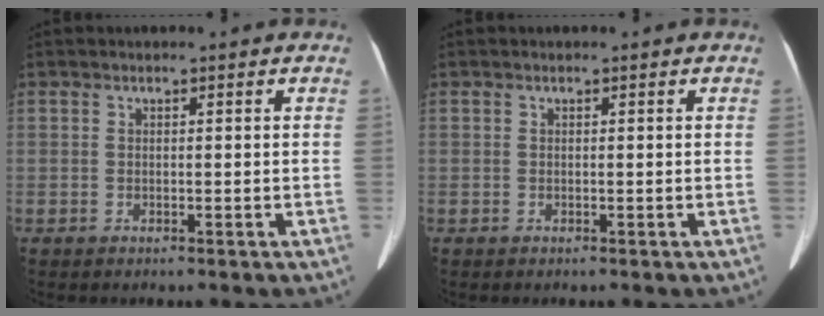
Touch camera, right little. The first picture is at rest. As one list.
[{"total": 0.0}]